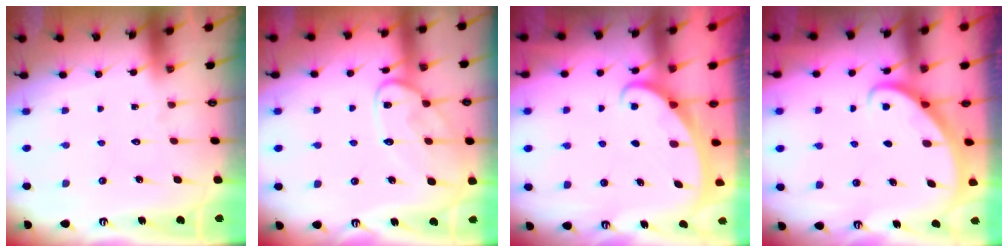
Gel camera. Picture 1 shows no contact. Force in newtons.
{"total": 12.0, "press": 11.9, "slide": 1.0}
{"total": 2.1, "press": 2.1, "slide": 0.4}
{"total": 2.9, "press": 2.9, "slide": 0.2}